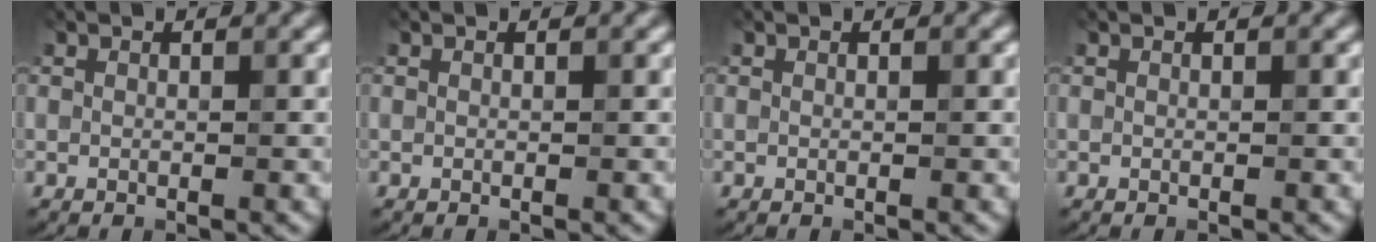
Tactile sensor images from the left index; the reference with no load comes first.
{"total": 0.0}
{"total": 0.0}
{"total": 0.0}